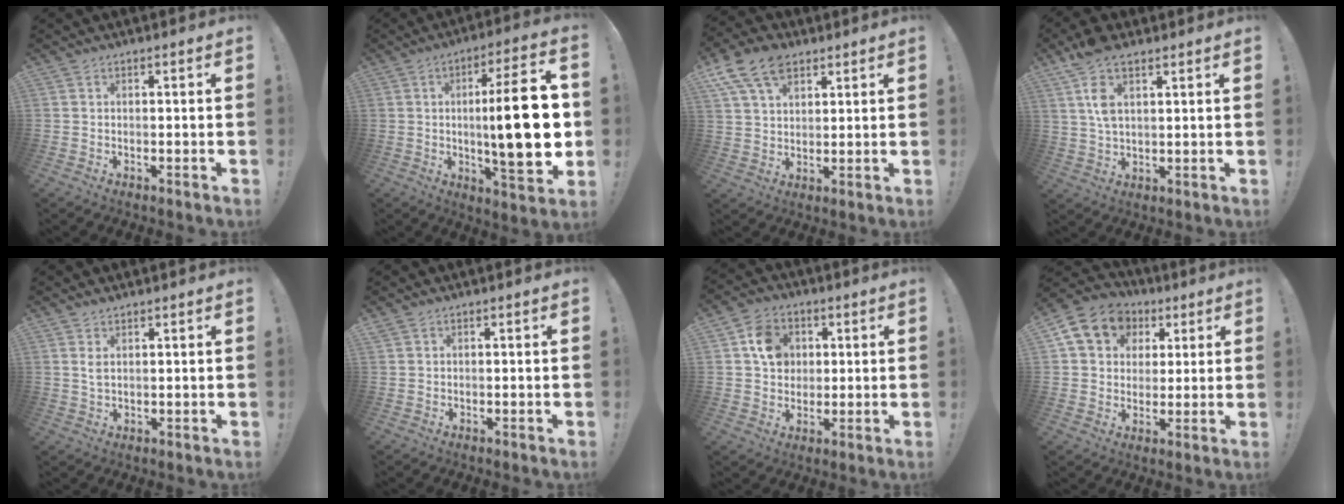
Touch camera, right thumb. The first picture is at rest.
{"total": 21.2, "force": [0.5, 4.3, 20.7], "torque": [-0.309, -0.013, 0.003]}
{"total": 12.8, "force": [7.3, 8.0, 6.8], "torque": [-0.118, -0.026, 0.141]}
{"total": 9.7, "force": [4.8, 5.2, 6.6], "torque": [-0.122, -0.011, 0.092]}
{"total": 2.7, "force": [1.5, 1.5, 1.6], "torque": [-0.025, -0.005, 0.026]}
{"total": 0.6, "force": [0.5, 0.2, 0.0], "torque": [0.000, 0.000, 0.011]}
{"total": 9.9, "force": [2.7, 8.6, 4.2], "torque": [-0.052, 0.001, 0.056]}
{"total": 13.9, "force": [5.6, 11.3, 6.0], "torque": [-0.081, -0.021, 0.111]}